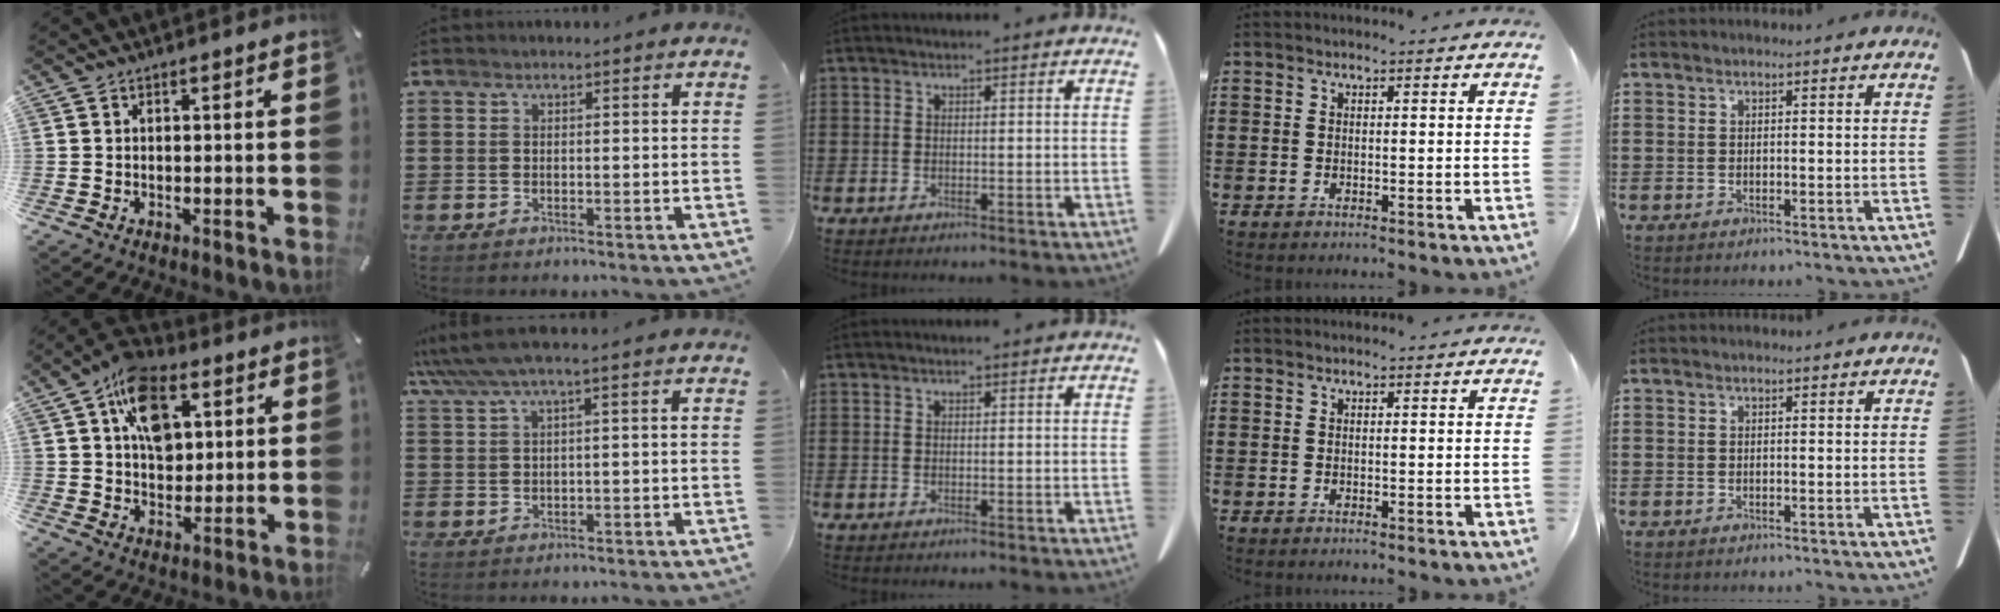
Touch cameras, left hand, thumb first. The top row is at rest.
{"thumb": {"total": 12.9, "force": [4.7, 8.9, 8.1], "torque": [-0.129, -0.002, 0.088]}, "index": {"total": 3.4, "force": [1.1, 0.1, 3.2], "torque": [-0.069, -0.003, 0.017]}}